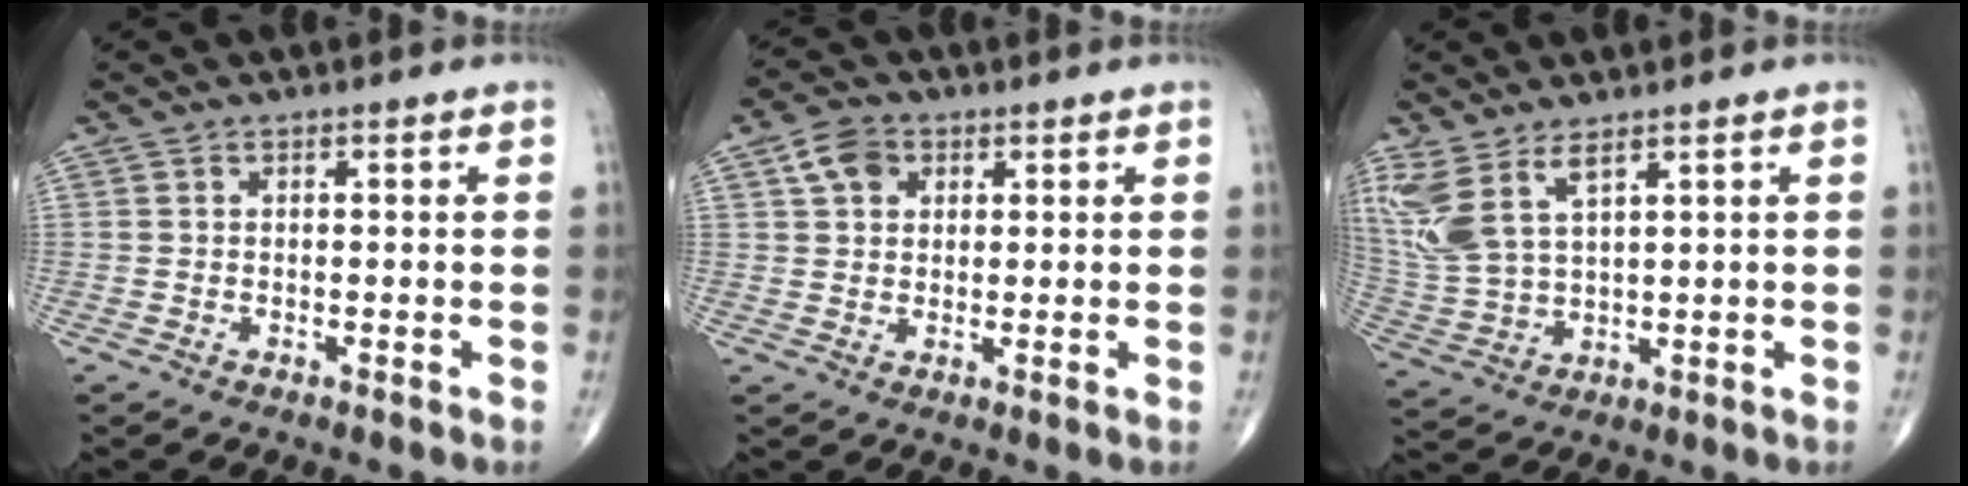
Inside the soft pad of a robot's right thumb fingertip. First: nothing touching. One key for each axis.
{"total": 5.4, "fx": 2.1, "fy": 4.0, "fz": 2.9, "tx": -0.039, "ty": 0.002, "tz": 0.035}
{"total": 10.3, "fx": 5.9, "fy": 3.9, "fz": 7.5, "tx": -0.180, "ty": -0.021, "tz": 0.137}